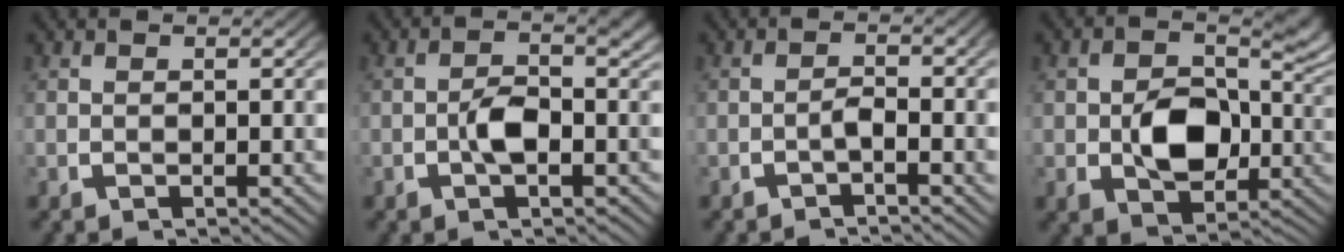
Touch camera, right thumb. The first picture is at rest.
{"total": 3.5, "force": [-0.4, 1.7, 3.0], "torque": [-0.057, -0.012, -0.003]}
{"total": 1.8, "force": [-1.2, 0.4, 1.3], "torque": [-0.028, -0.005, -0.018]}
{"total": 8.0, "force": [-0.1, 5.4, 6.0], "torque": [-0.100, -0.029, 0.012]}